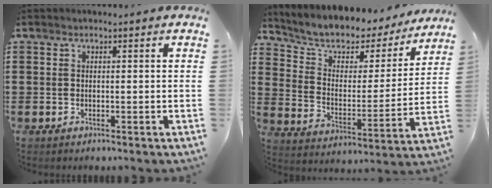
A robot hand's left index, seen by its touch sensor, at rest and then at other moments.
{"total": 5.6, "force": [4.7, 2.7, 1.4], "torque": [-0.053, -0.042, 0.077]}